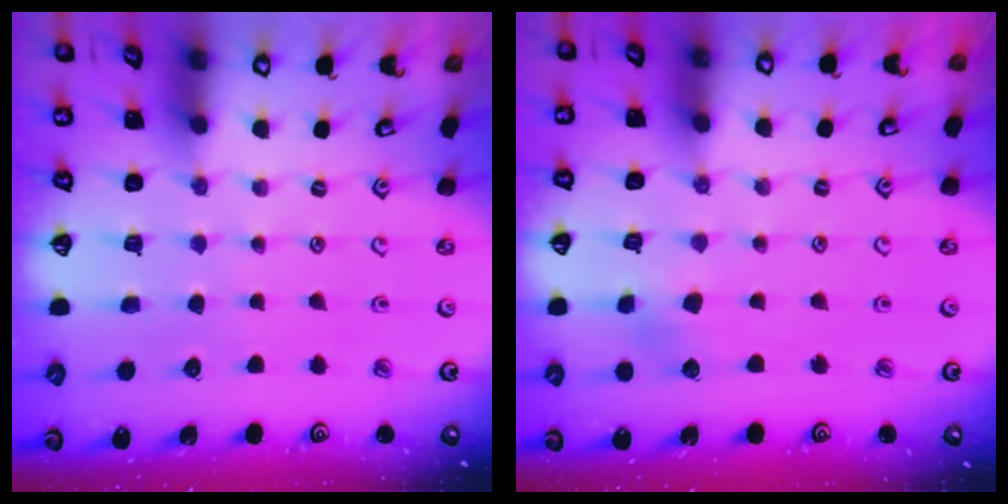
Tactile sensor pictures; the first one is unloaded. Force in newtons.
{"total": 4.0, "press": 3.9, "slide": 0.4}